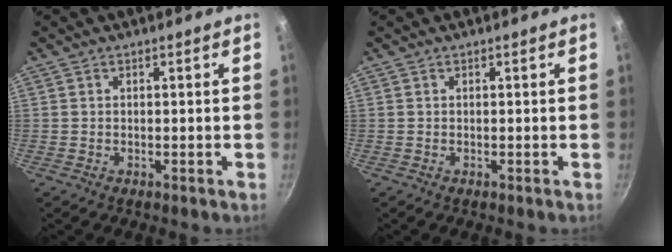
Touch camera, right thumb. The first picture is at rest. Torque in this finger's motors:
{"motor_torque": [0.03, 0.00, 0.14, -0.10, 0.02]}